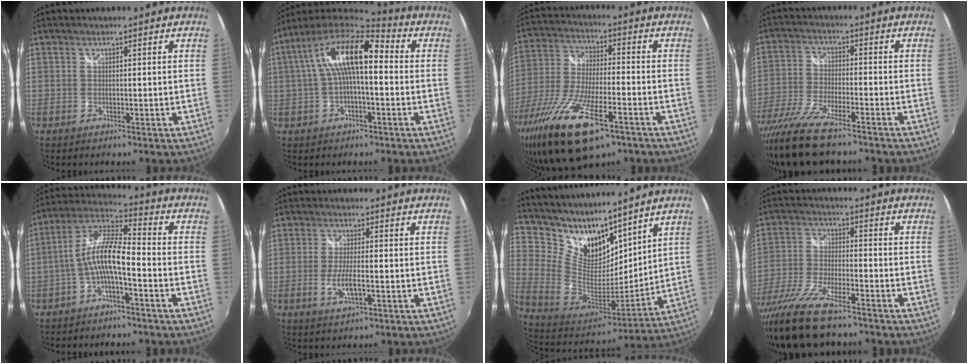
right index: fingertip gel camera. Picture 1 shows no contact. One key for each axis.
{"total": 14.5, "fx": 1.9, "fy": 5.0, "fz": 13.5, "tx": -0.243, "ty": 0.027, "tz": 0.023}
{"total": 21.1, "fx": -12.4, "fy": 6.8, "fz": 15.7, "tx": -0.322, "ty": -0.062, "tz": -0.227}
{"total": 16.4, "fx": -13.5, "fy": 3.5, "fz": 8.6, "tx": -0.183, "ty": -0.047, "tz": -0.239}
{"total": 9.9, "fx": -3.1, "fy": 2.3, "fz": 9.1, "tx": -0.199, "ty": 0.018, "tz": -0.061}
{"total": 4.5, "fx": -1.4, "fy": 1.3, "fz": 4.1, "tx": -0.084, "ty": -0.009, "tz": -0.024}
{"total": 16.7, "fx": 13.1, "fy": 7.9, "fz": 6.6, "tx": -0.156, "ty": -0.014, "tz": 0.258}
{"total": 16.1, "fx": -12.6, "fy": 3.5, "fz": 9.5, "tx": -0.201, "ty": -0.046, "tz": -0.231}